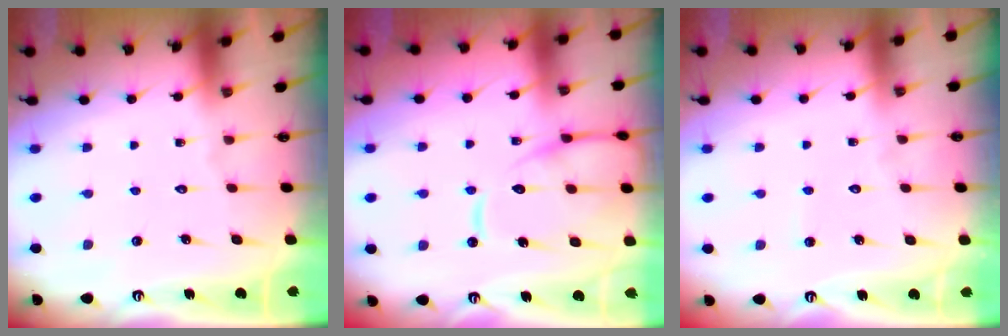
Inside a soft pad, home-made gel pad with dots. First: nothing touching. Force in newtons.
{"total": 12.5, "press": 12.5, "slide": 1.2}
{"total": 2.9, "press": 2.9, "slide": 0.3}